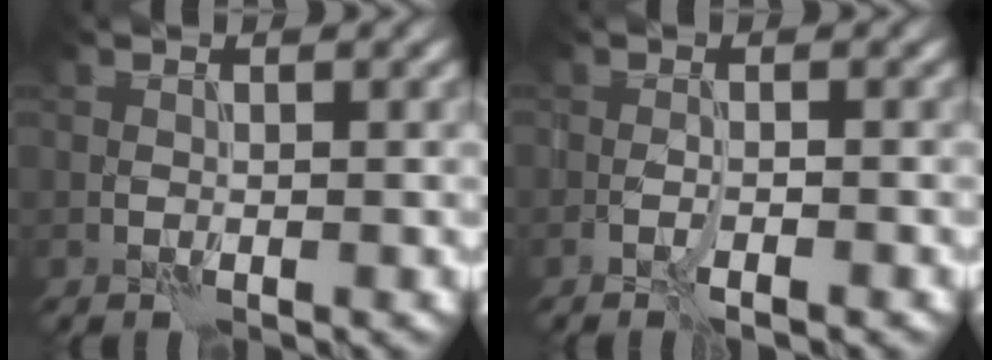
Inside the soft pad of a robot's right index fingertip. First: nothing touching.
{"total": 1.4, "force": [-1.0, 0.1, 1.0], "torque": [-0.017, 0.001, -0.019]}